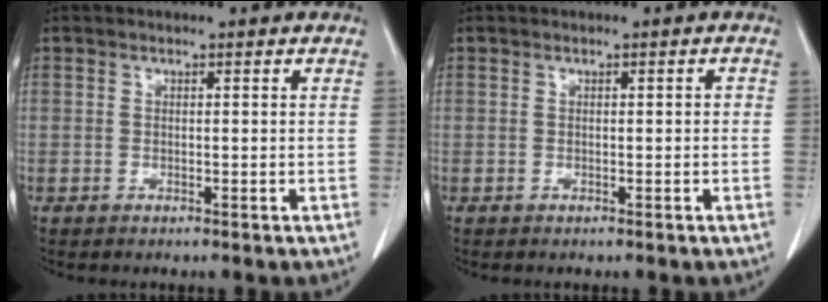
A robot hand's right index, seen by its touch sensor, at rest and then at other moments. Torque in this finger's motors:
{"motor_torque": [0.10, 0.02, 0.01, 0.00]}